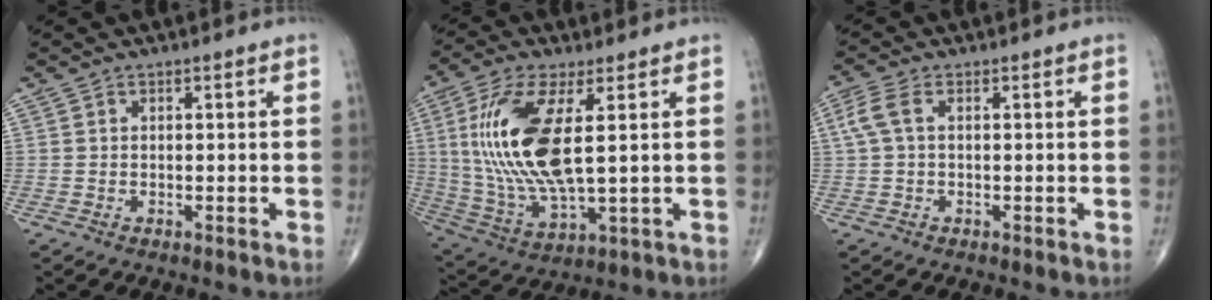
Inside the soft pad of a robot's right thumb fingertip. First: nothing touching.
{"total": 18.1, "force": [3.2, 6.5, 16.6], "torque": [-0.369, -0.018, 0.067]}
{"total": 4.0, "force": [0.8, 2.0, 3.4], "torque": [-0.100, 0.017, 0.014]}